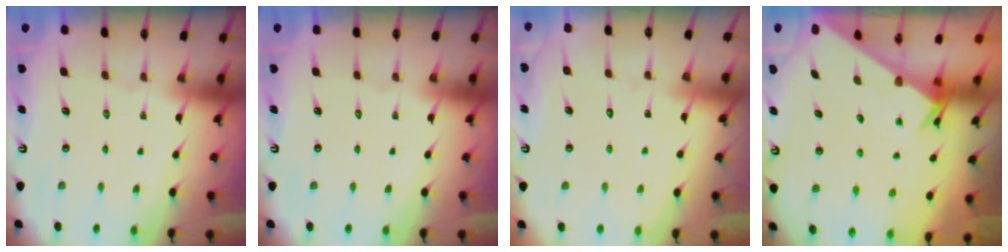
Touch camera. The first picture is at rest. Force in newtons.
{"total": 0.0}
{"total": 4.6, "press": 4.5, "slide": 0.3}
{"total": 3.3, "press": 3.3, "slide": 0.4}